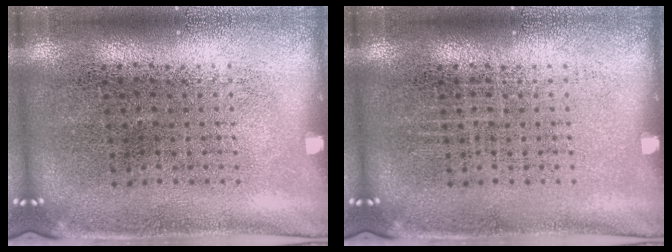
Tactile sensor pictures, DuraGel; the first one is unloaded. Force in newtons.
{"total": 0.0}